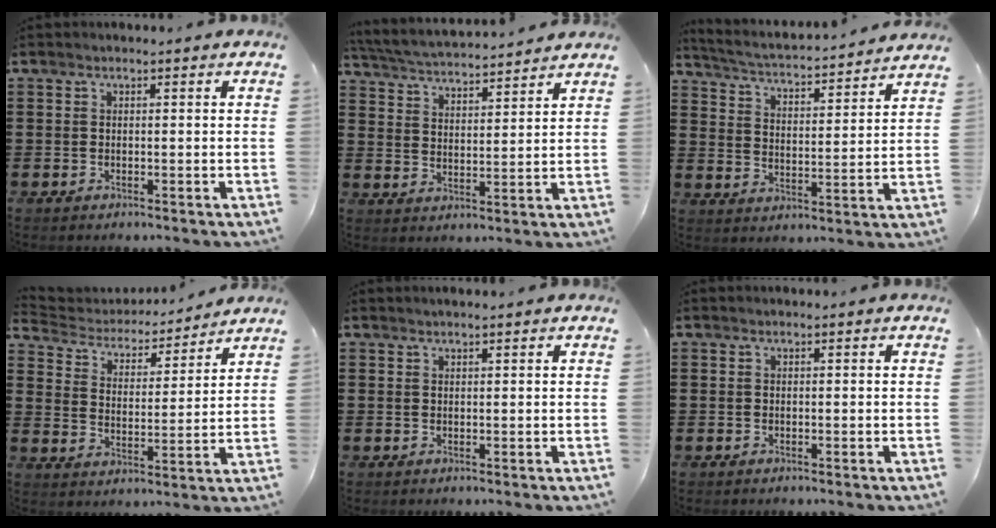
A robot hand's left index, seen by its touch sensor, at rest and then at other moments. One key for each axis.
{"total": 4.2, "fx": 4.2, "fy": -0.1, "fz": 0.6, "tx": -0.034, "ty": -0.027, "tz": 0.070}
{"total": 2.9, "fx": 2.8, "fy": -0.4, "fz": 0.6, "tx": -0.031, "ty": -0.033, "tz": 0.038}
{"total": 3.6, "fx": 3.5, "fy": 1.0, "fz": 0.4, "tx": -0.031, "ty": -0.026, "tz": 0.053}
{"total": 0.8, "fx": 0.7, "fy": -0.1, "fz": 0.3, "tx": -0.008, "ty": -0.002, "tz": 0.014}
{"total": 0.0}